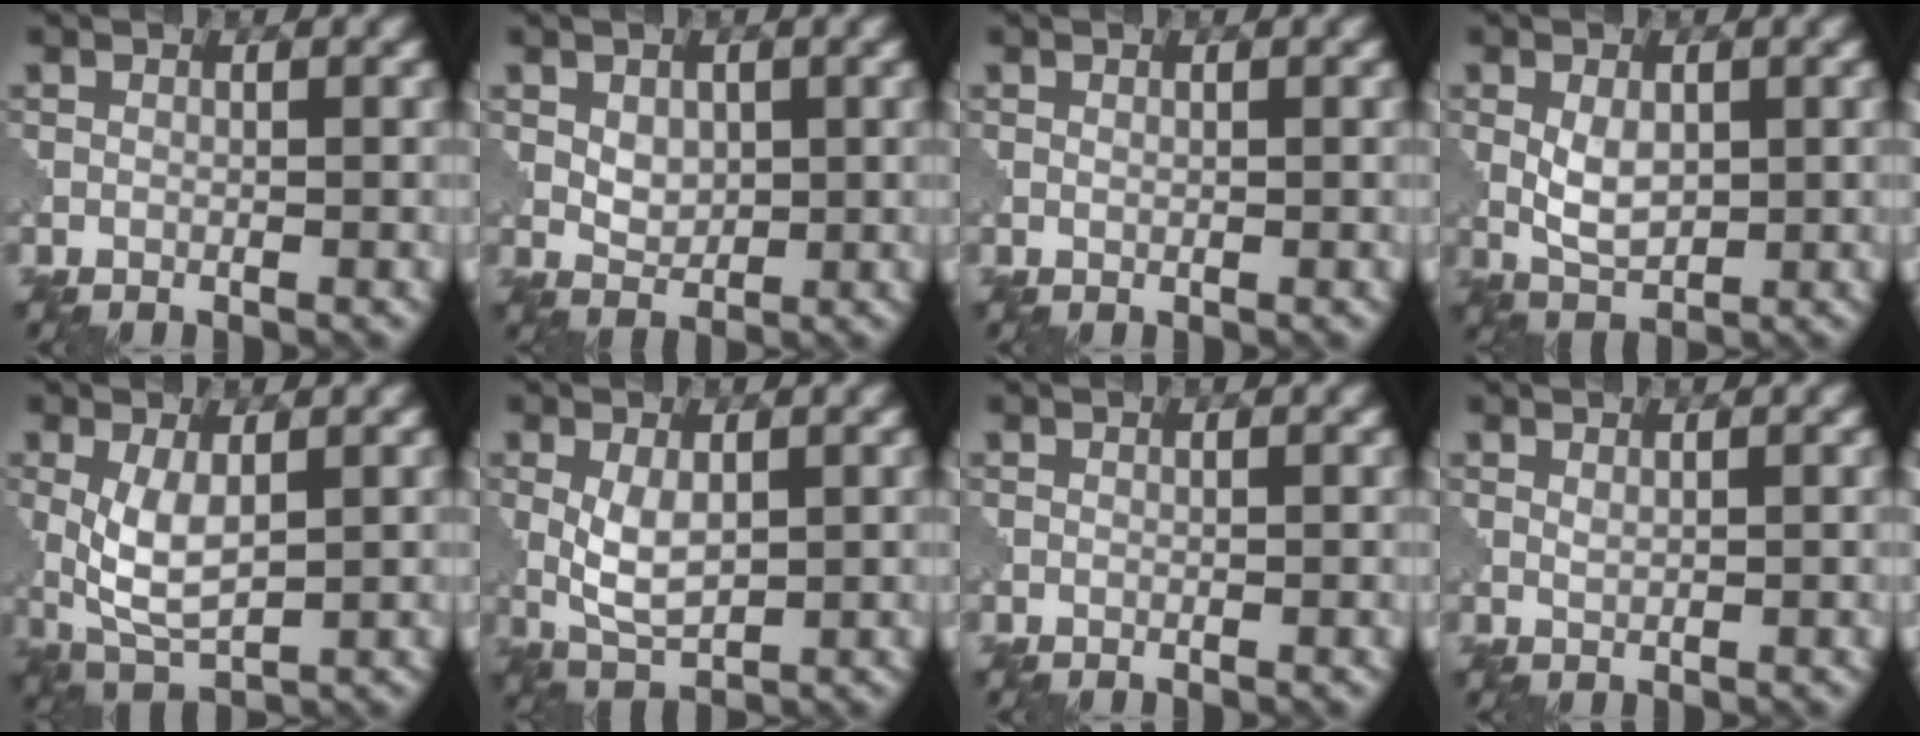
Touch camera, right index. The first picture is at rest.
{"total": 2.1, "force": [0.5, 1.5, 1.3], "torque": [-0.024, -0.002, 0.011]}
{"total": 0.0}
{"total": 3.3, "force": [0.2, 2.0, 2.6], "torque": [-0.055, -0.001, 0.007]}
{"total": 4.6, "force": [0.5, 2.1, 4.1], "torque": [-0.094, -0.005, 0.013]}
{"total": 3.6, "force": [0.4, 1.8, 3.1], "torque": [-0.069, 0.000, 0.012]}
{"total": 0.0}
{"total": 0.6, "force": [0.4, 0.2, 0.4], "torque": [-0.013, 0.000, 0.009]}